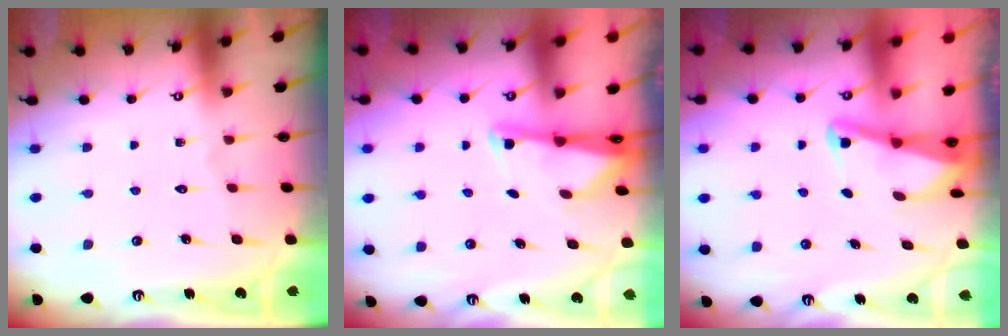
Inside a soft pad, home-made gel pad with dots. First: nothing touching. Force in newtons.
{"total": 1.8, "press": 1.8, "slide": 0.4}
{"total": 2.1, "press": 2.0, "slide": 0.3}